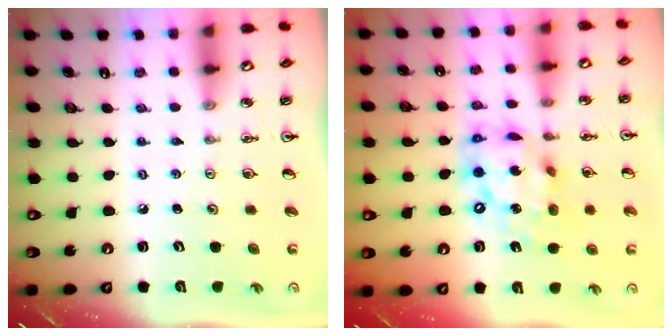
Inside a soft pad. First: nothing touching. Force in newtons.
{"total": 14.5, "press": 14.4, "slide": 1.1}